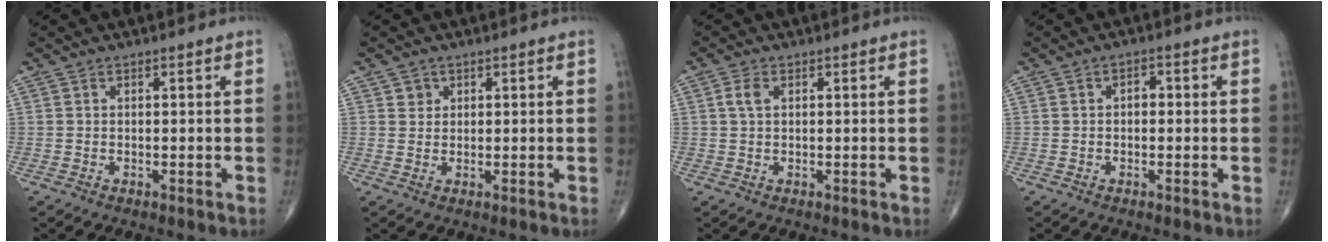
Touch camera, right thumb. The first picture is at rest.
{"total": 1.7, "force": [0.8, 1.4, 0.3], "torque": [0.010, -0.003, 0.008]}
{"total": 2.2, "force": [0.6, 1.3, 1.7], "torque": [-0.040, 0.008, 0.012]}
{"total": 1.9, "force": [0.1, 1.3, 1.4], "torque": [-0.016, 0.008, -0.003]}